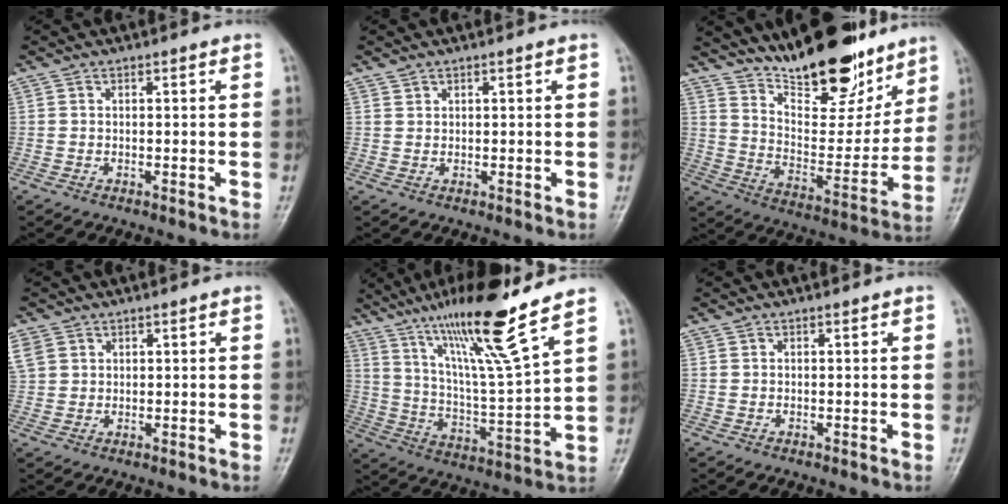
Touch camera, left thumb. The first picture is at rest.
{"total": 0.8, "force": [0.7, 0.4, 0.1], "torque": [0.009, -0.005, 0.010]}
{"total": 21.0, "force": [16.4, 7.4, 10.9], "torque": [-0.115, -0.100, 0.268]}
{"total": 7.9, "force": [3.5, 6.2, 3.5], "torque": [-0.103, 0.015, 0.079]}
{"total": 18.6, "force": [12.7, 0.7, 13.5], "torque": [-0.221, -0.063, 0.225]}
{"total": 0.0}